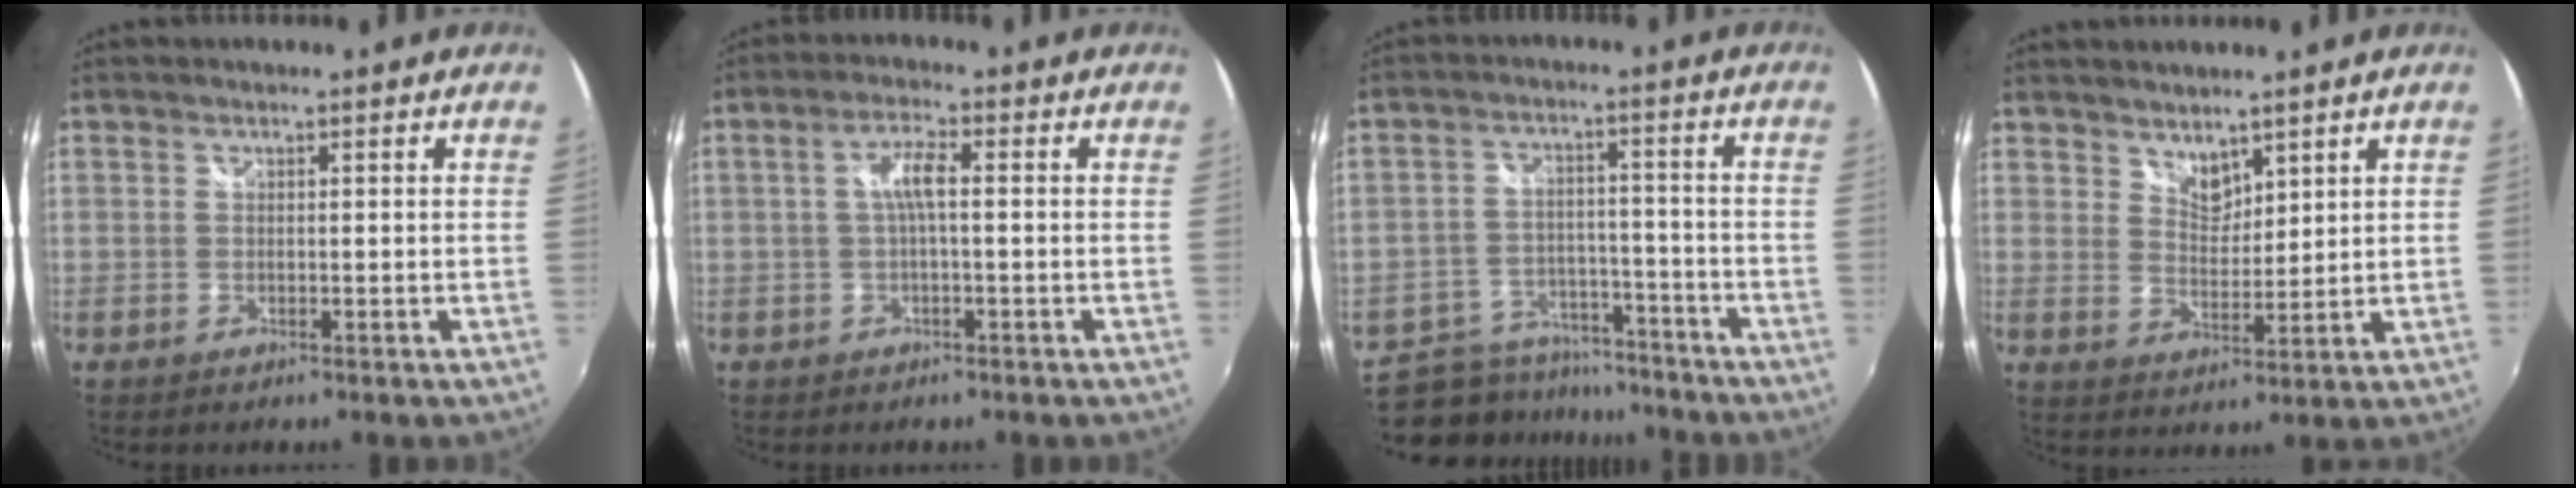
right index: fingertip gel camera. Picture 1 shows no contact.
{"total": 3.9, "force": [-0.1, 0.5, 3.9], "torque": [-0.074, 0.009, 0.001]}
{"total": 13.3, "force": [-10.8, 7.2, 2.9], "torque": [-0.081, 0.025, -0.149]}
{"total": 4.4, "force": [3.8, 2.0, 1.2], "torque": [-0.009, 0.001, 0.069]}